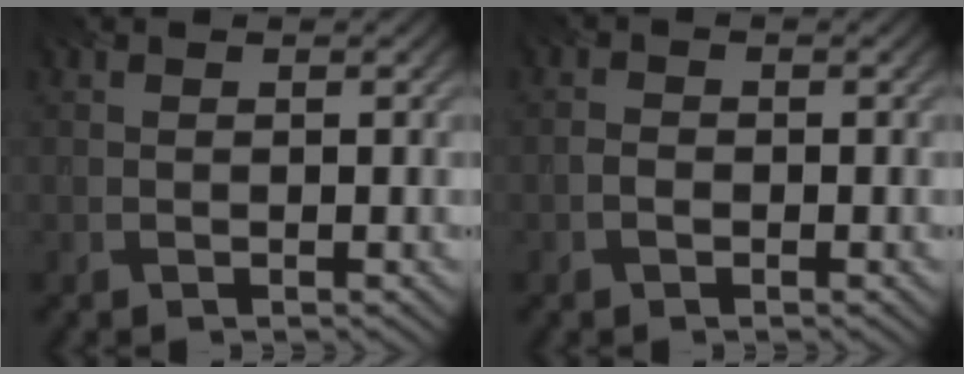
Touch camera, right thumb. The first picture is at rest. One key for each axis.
{"total": 1.2, "fx": -0.6, "fy": 0.8, "fz": 0.7, "tx": -0.016, "ty": 0.001, "tz": -0.014}